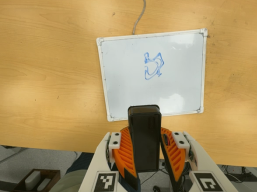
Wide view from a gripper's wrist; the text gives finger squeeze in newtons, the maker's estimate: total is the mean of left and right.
{"total": 9.5, "left": 9.6, "right": 9.4}